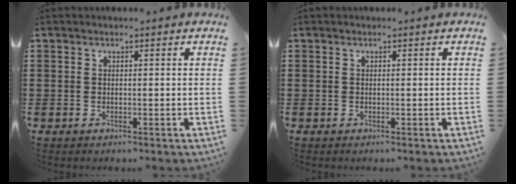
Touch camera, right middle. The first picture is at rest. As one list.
[{"total": 0.0}]